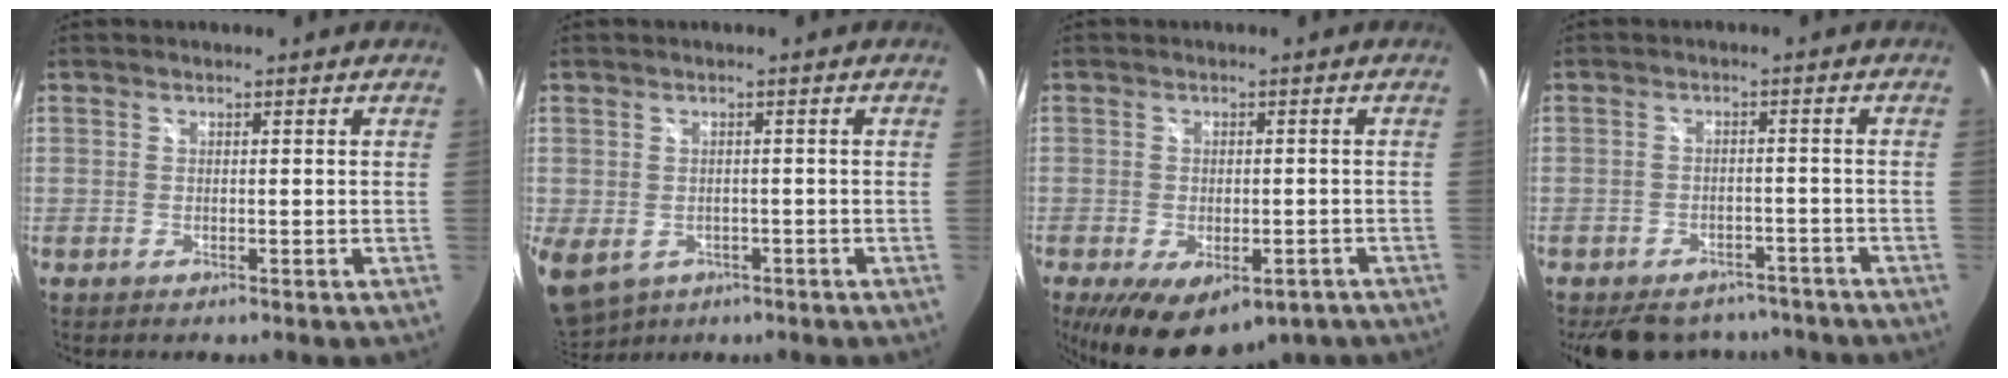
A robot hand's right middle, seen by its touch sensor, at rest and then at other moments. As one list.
[{"total": 8.5, "force": [-3.3, 6.2, 4.7], "torque": [-0.101, -0.031, -0.042]}, {"total": 14.8, "force": [-8.6, 7.6, 9.3], "torque": [-0.178, -0.034, -0.110]}, {"total": 12.9, "force": [-10.3, 6.3, 4.3], "torque": [-0.102, 0.012, -0.131]}]